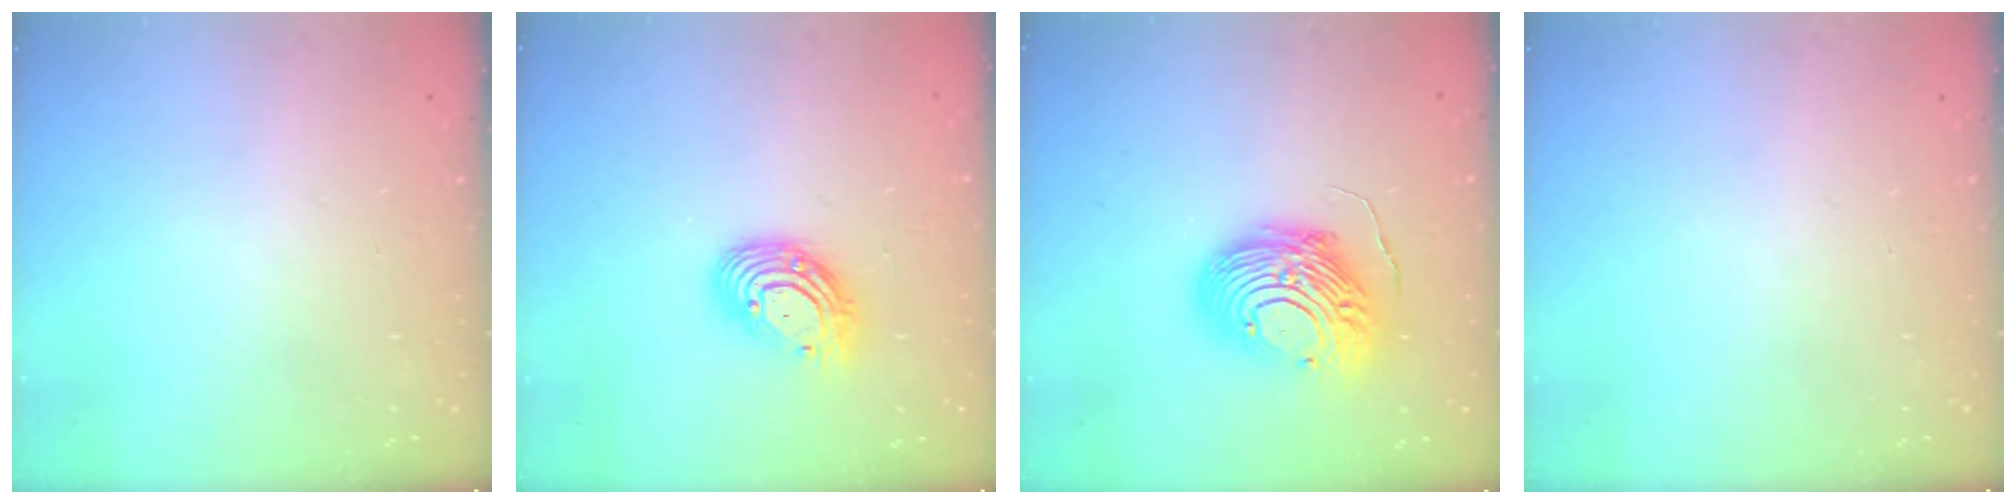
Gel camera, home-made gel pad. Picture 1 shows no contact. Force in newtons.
{"total": 11.1, "press": 11.1, "slide": 0.7}
{"total": 14.6, "press": 14.6, "slide": 1.5}
{"total": 0.0}